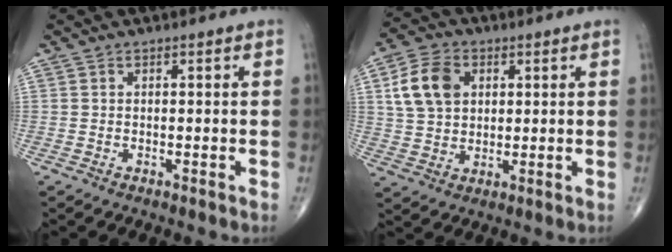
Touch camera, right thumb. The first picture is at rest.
{"total": 10.1, "force": [2.9, 7.3, 6.4], "torque": [-0.106, 0.002, 0.054]}